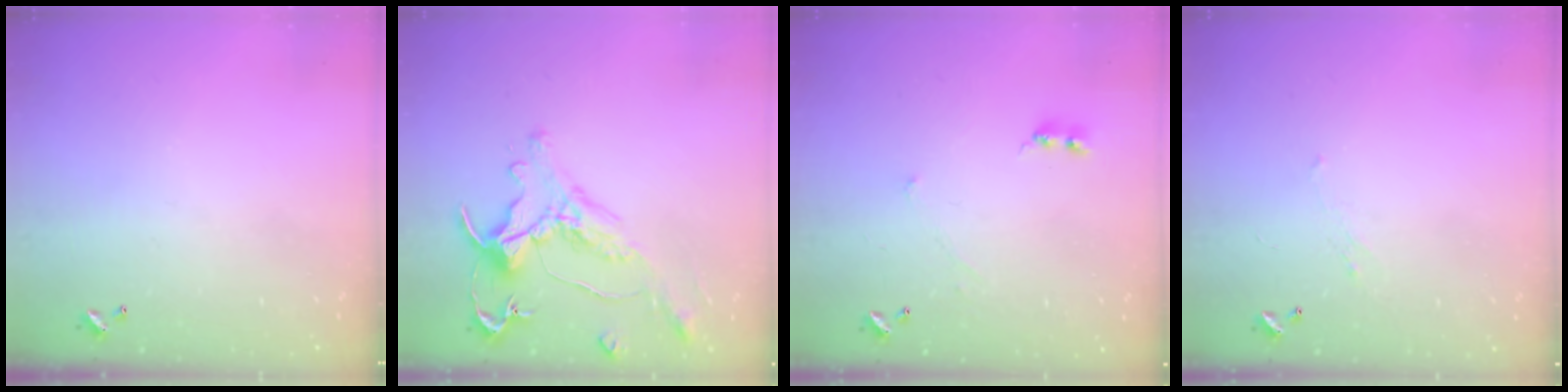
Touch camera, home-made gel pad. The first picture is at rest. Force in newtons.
{"total": 0.7, "press": 0.1, "slide": 0.7}
{"total": 0.0}
{"total": 1.3, "press": 1.1, "slide": 0.7}